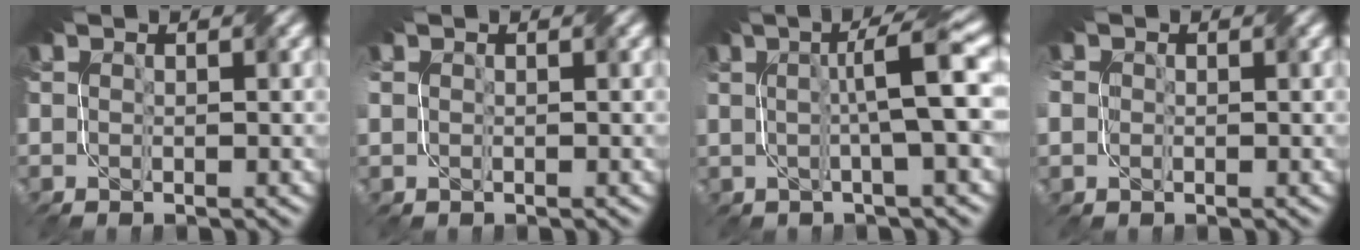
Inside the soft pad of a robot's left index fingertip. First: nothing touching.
{"total": 0.9, "force": [0.4, 0.8, -0.3], "torque": [0.007, 0.003, 0.005]}
{"total": 3.9, "force": [0.8, 0.3, 3.8], "torque": [-0.062, 0.018, 0.008]}
{"total": 3.2, "force": [0.9, 3.0, 0.7], "torque": [-0.016, 0.021, -0.014]}